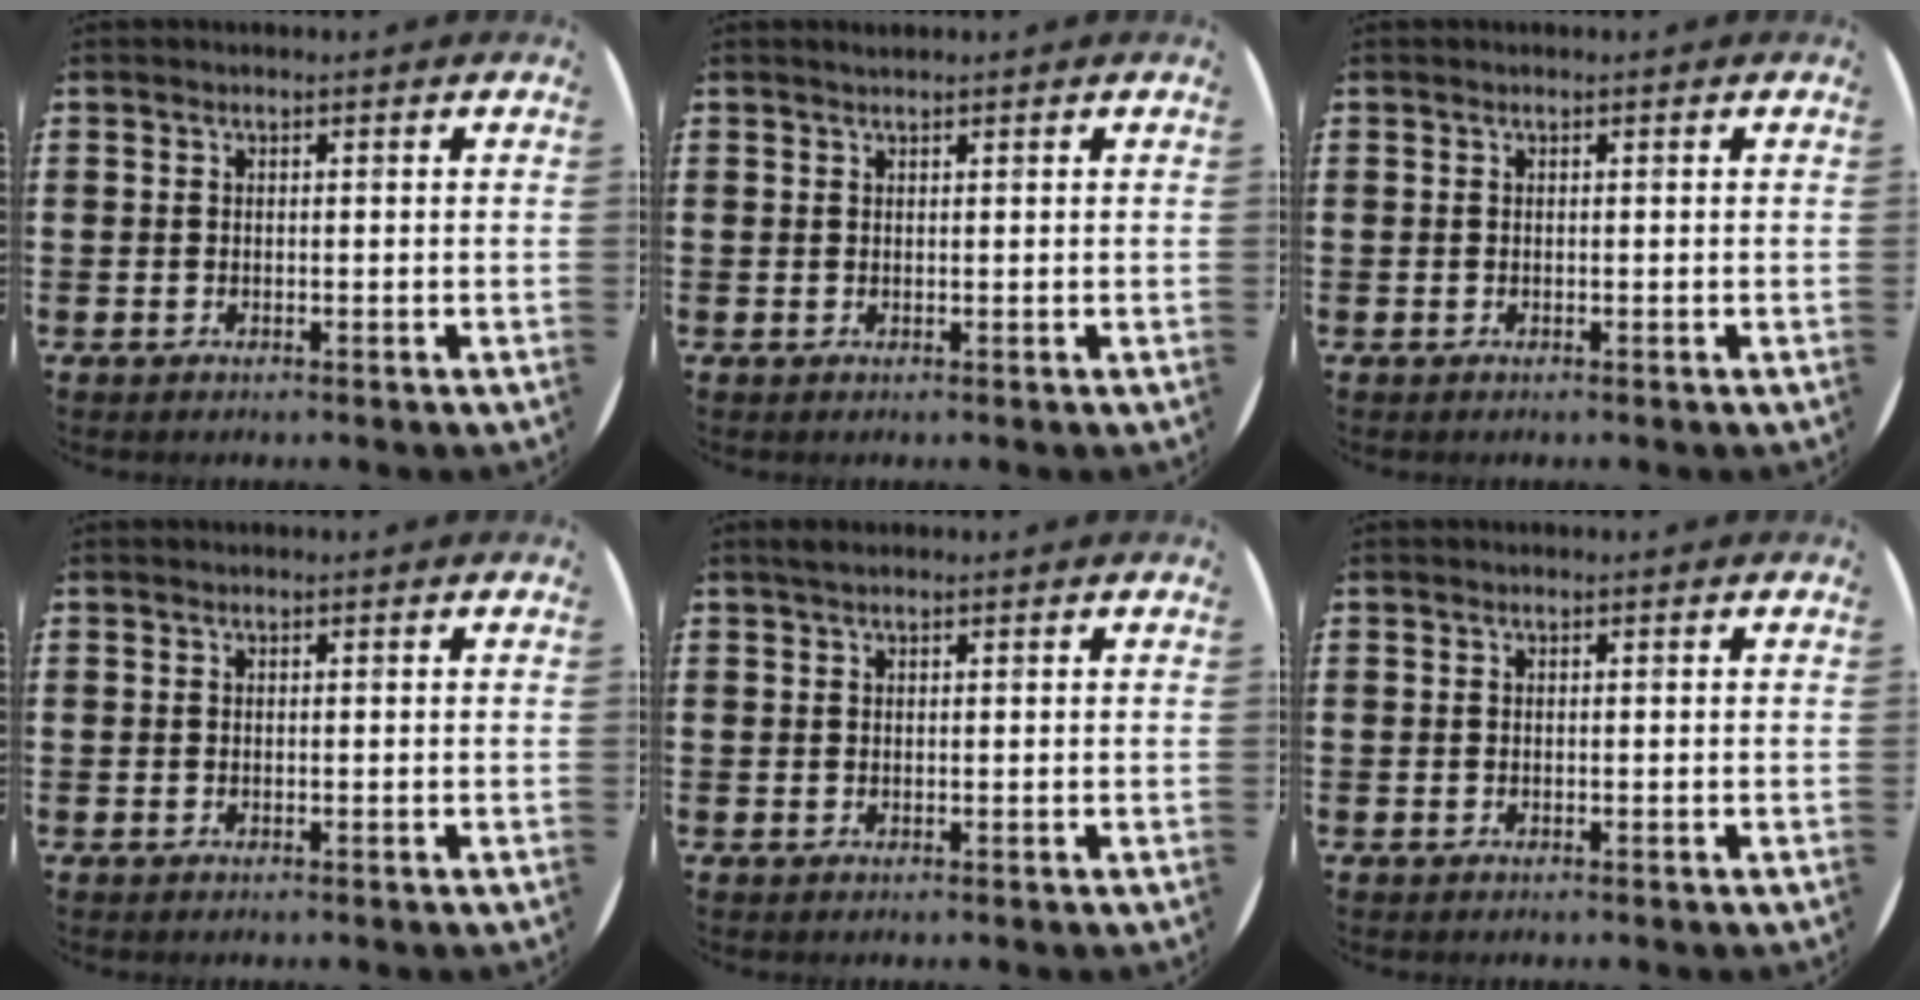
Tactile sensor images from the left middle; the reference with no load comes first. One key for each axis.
{"total": 0.6, "fx": 0.5, "fy": 0.0, "fz": 0.1, "tx": 0.000, "ty": 0.000, "tz": 0.010}
{"total": 0.0}
{"total": 0.0}
{"total": 0.9, "fx": 0.7, "fy": 0.2, "fz": 0.3, "tx": -0.007, "ty": 0.004, "tz": 0.013}
{"total": 0.0}